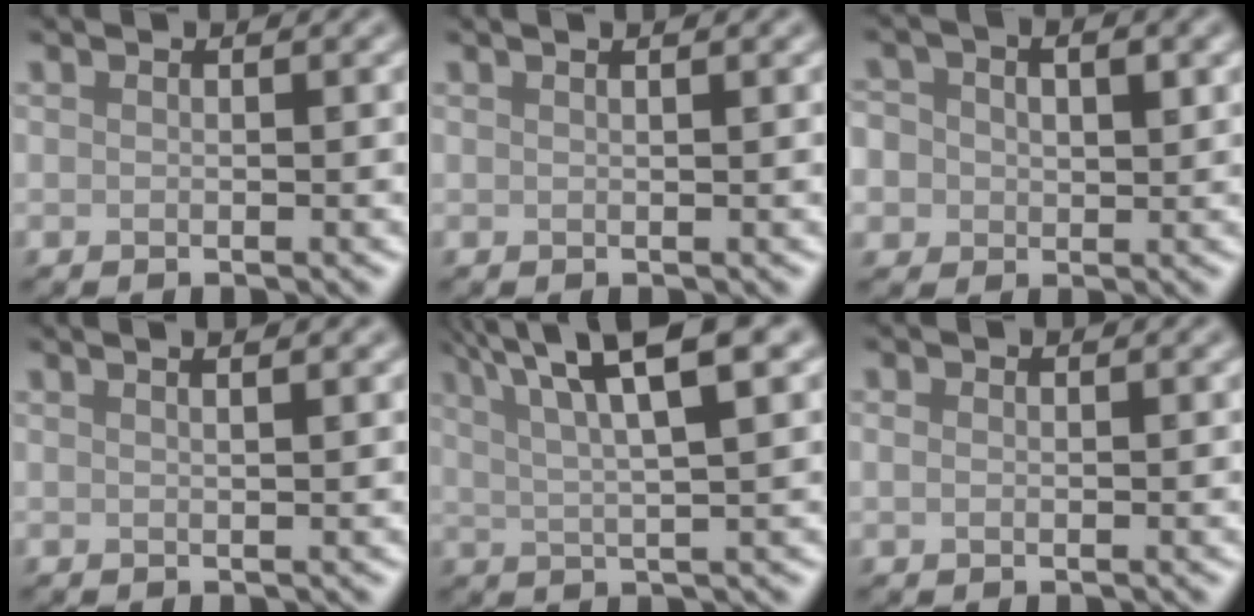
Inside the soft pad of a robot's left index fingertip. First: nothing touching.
{"total": 1.7, "force": [1.0, 0.6, 1.2], "torque": [-0.006, -0.001, 0.000]}
{"total": 6.1, "force": [0.9, 5.1, 3.2], "torque": [-0.048, 0.024, -0.009]}
{"total": 3.3, "force": [1.9, 1.5, 2.3], "torque": [-0.002, 0.019, -0.009]}
{"total": 8.2, "force": [4.6, 1.8, 6.6], "torque": [-0.088, 0.024, 0.072]}
{"total": 0.7, "force": [0.1, 0.5, 0.5], "torque": [-0.011, 0.001, 0.002]}